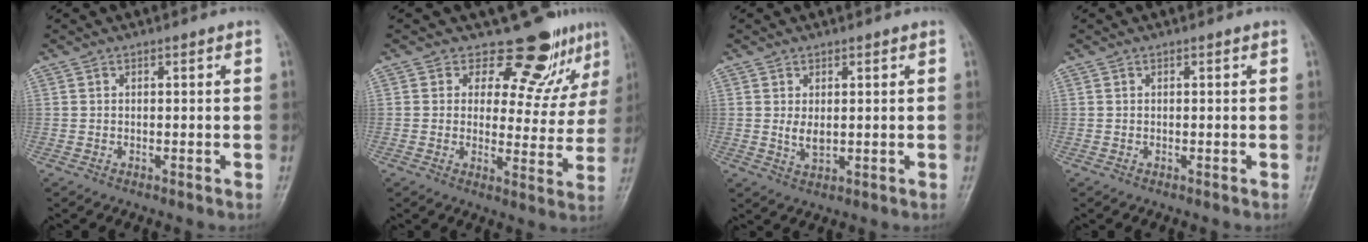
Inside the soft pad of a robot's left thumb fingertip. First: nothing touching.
{"total": 11.4, "force": [9.1, 5.5, 4.2], "torque": [-0.008, -0.070, 0.109]}
{"total": 3.1, "force": [0.6, 1.9, 2.4], "torque": [-0.036, -0.011, 0.015]}
{"total": 0.0}